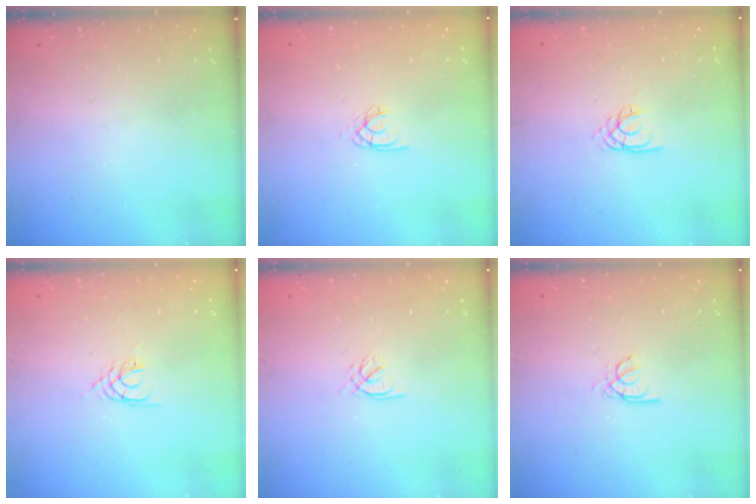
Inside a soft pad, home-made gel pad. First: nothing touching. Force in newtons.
{"total": 2.0, "press": 2.0, "slide": 0.4}
{"total": 2.2, "press": 2.2, "slide": 0.3}
{"total": 3.6, "press": 3.6, "slide": 0.5}
{"total": 2.0, "press": 1.9, "slide": 0.5}
{"total": 2.4, "press": 2.4, "slide": 0.3}